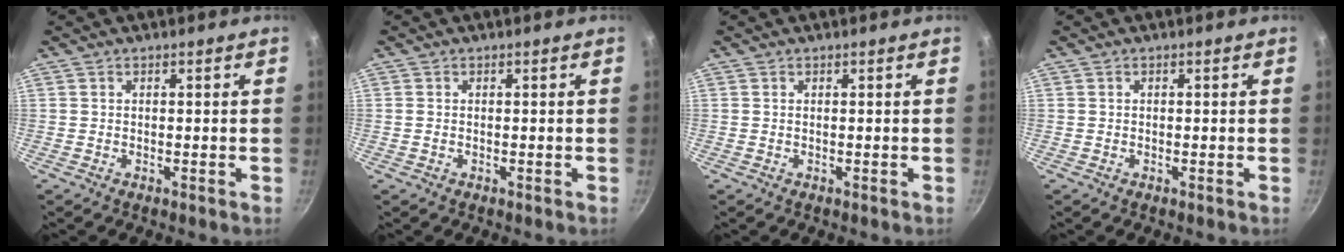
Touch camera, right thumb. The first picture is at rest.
{"total": 0.7, "force": [-0.1, 0.6, 0.3], "torque": [-0.006, 0.001, -0.003]}
{"total": 0.0}
{"total": 0.0}